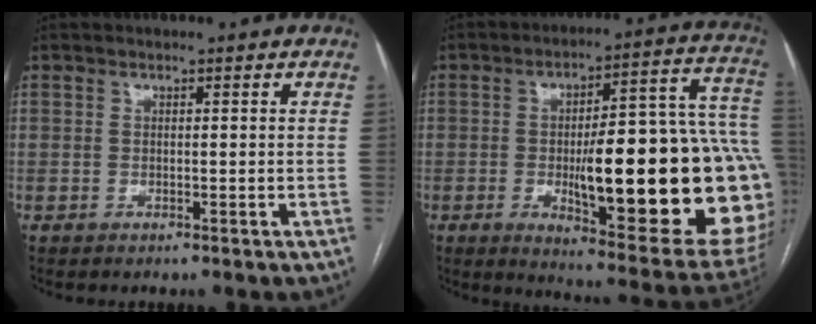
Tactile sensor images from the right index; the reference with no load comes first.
{"total": 31.3, "force": [-3.8, 6.0, 30.5], "torque": [-0.334, 0.011, -0.046]}